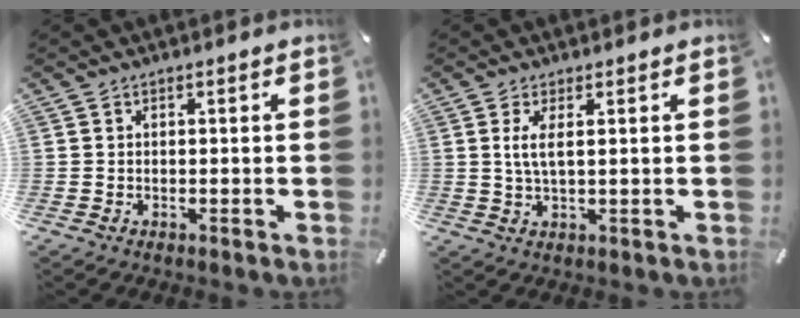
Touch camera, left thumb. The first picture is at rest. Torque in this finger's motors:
{"motor_torque": [0.24, 0.06, 0.42, -0.43, 0.20]}